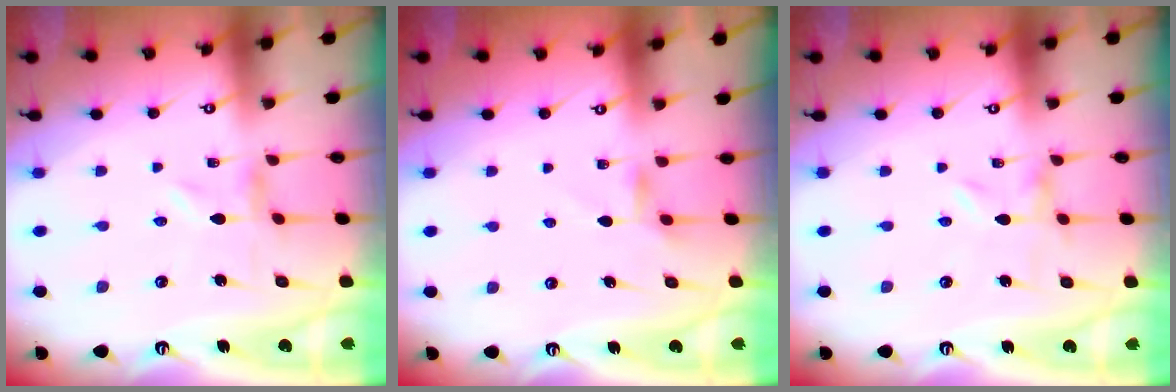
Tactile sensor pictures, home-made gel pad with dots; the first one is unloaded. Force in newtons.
{"total": 3.9, "press": 3.9, "slide": 0.4}
{"total": 0.0}